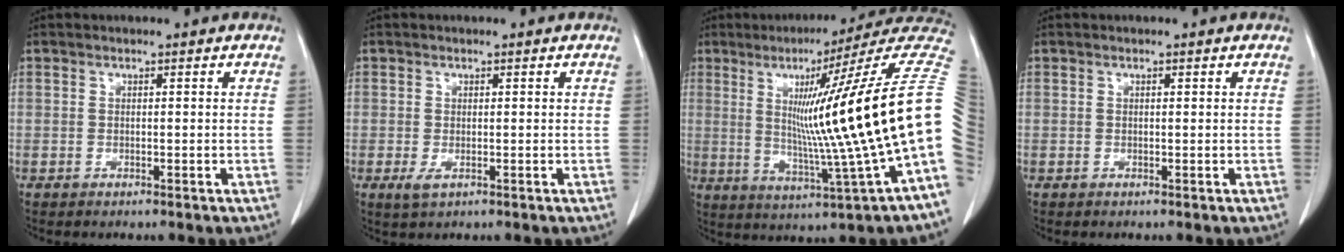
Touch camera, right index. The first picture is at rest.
{"total": 1.7, "force": [-0.5, 1.0, 1.3], "torque": [-0.021, -0.002, -0.004]}
{"total": 21.8, "force": [2.7, -2.4, 21.5], "torque": [-0.249, 0.011, 0.028]}
{"total": 0.0}